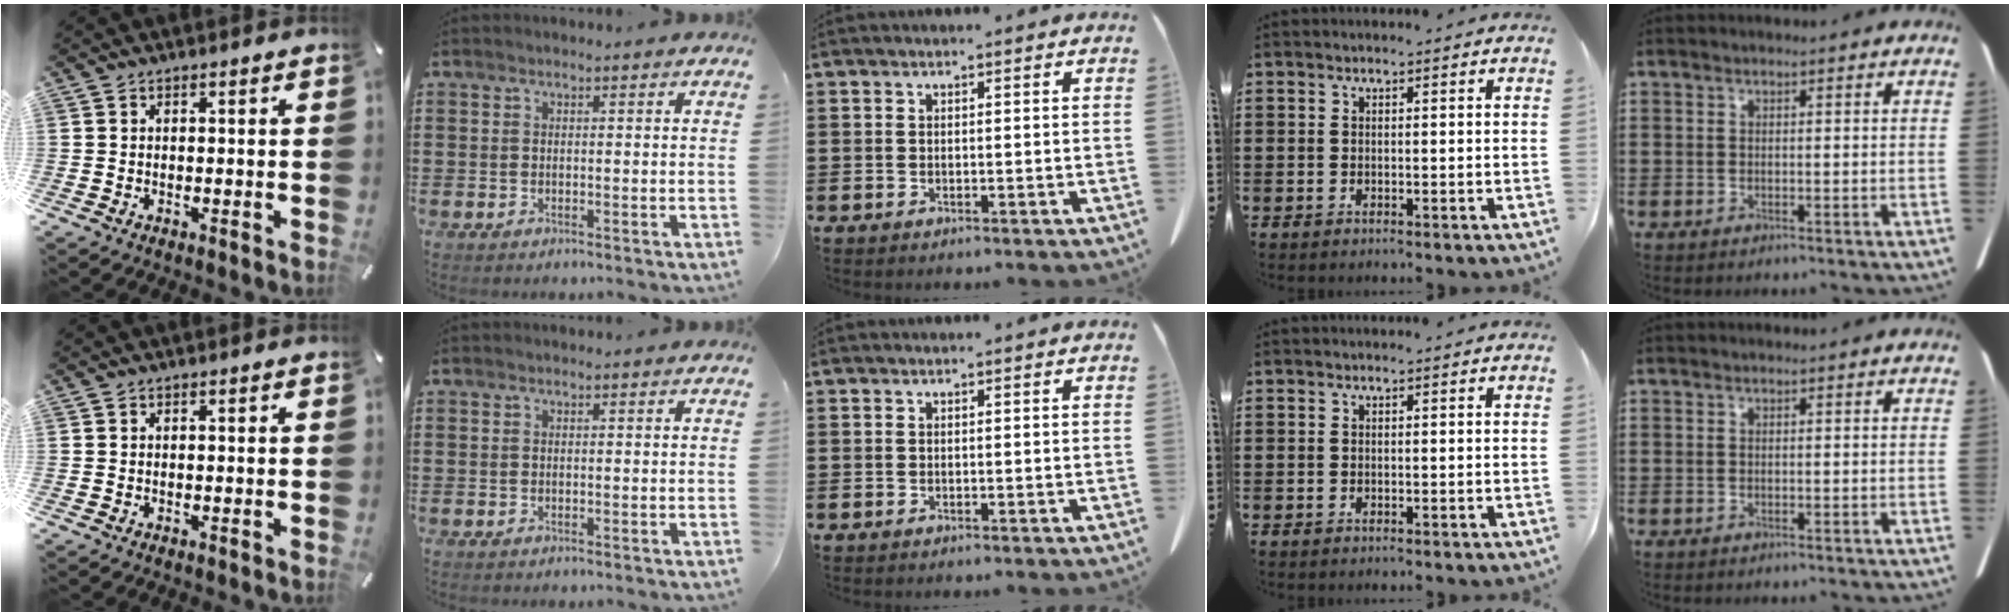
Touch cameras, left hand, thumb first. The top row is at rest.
{}